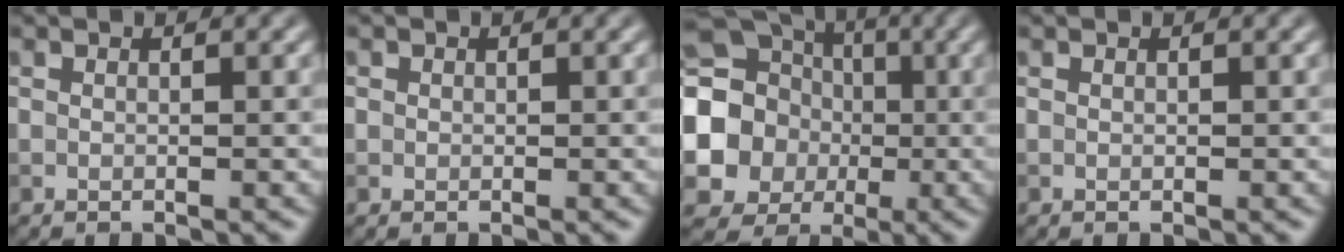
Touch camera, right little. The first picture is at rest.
{"total": 0.6, "force": [0.1, 0.6, 0.0], "torque": [0.007, -0.002, 0.000]}
{"total": 13.9, "force": [-0.8, 12.8, 5.4], "torque": [-0.138, 0.001, -0.046]}
{"total": 0.0}